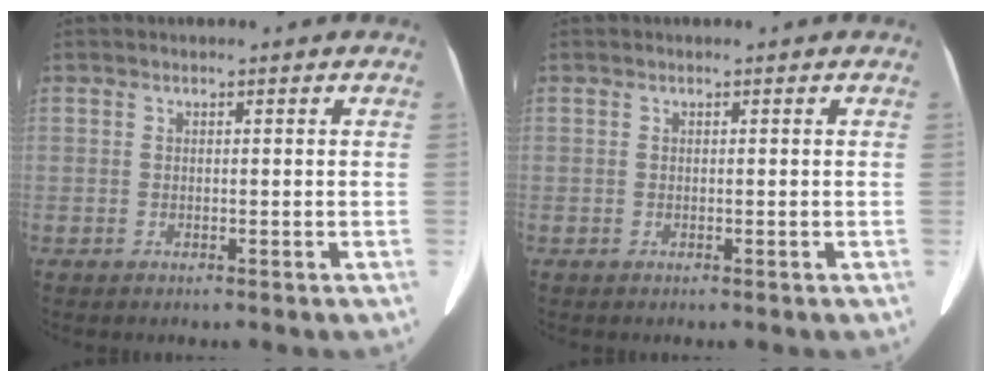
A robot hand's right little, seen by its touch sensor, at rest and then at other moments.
{"total": 0.0}